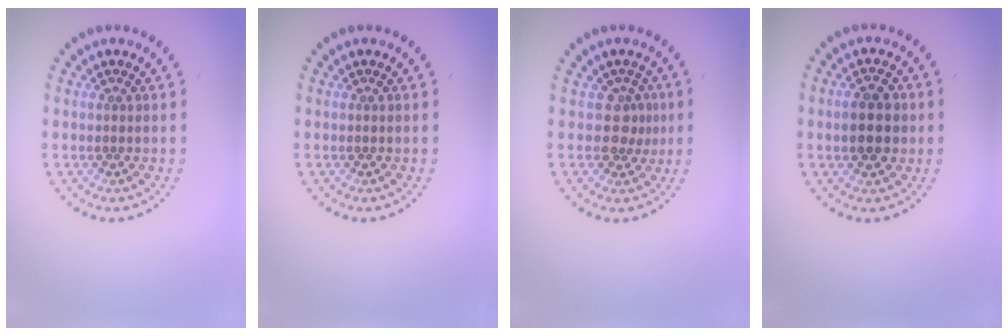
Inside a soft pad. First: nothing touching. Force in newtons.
{"total": 0.0}
{"total": 1.9, "press": 1.5, "slide": 1.2}
{"total": 4.3, "press": 4.3, "slide": 0.1}